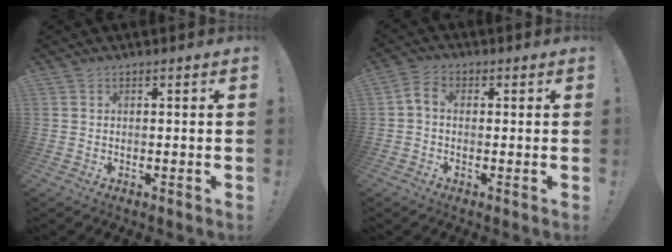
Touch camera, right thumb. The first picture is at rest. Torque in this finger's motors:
{"motor_torque": [0.34, -0.24, 0.24, 0.00, 0.04]}